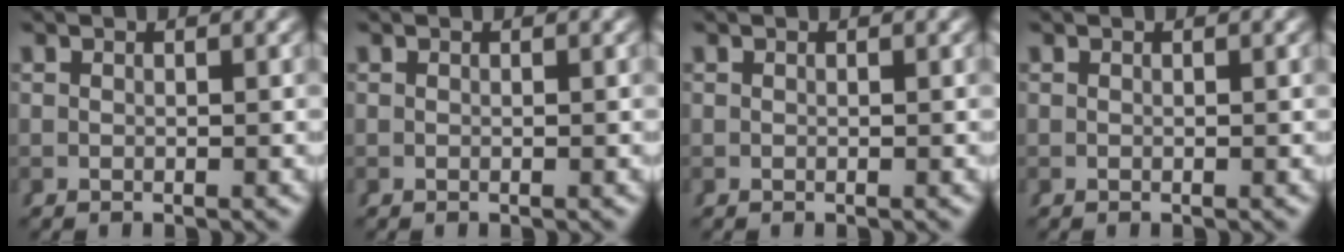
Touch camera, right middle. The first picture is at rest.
{"total": 0.0}
{"total": 0.0}
{"total": 0.0}